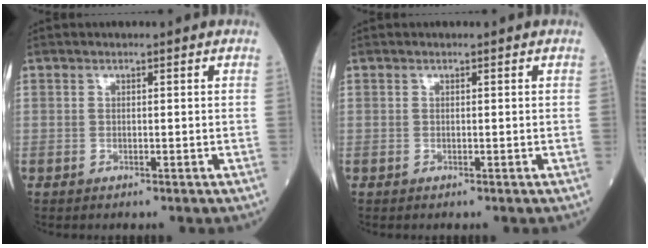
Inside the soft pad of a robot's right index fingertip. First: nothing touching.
{"total": 0.0}